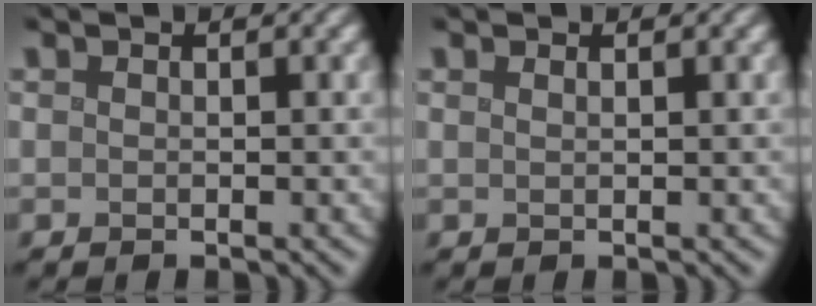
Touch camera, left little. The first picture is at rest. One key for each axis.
{"total": 0.5, "fx": 0.4, "fy": 0.2, "fz": 0.3, "tx": -0.003, "ty": 0.004, "tz": 0.004}